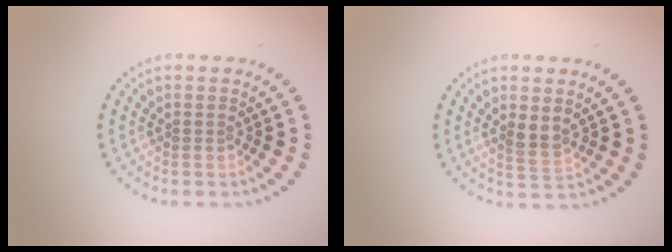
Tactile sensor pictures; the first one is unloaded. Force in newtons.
{"total": 1.8, "press": 1.6, "slide": 0.8}